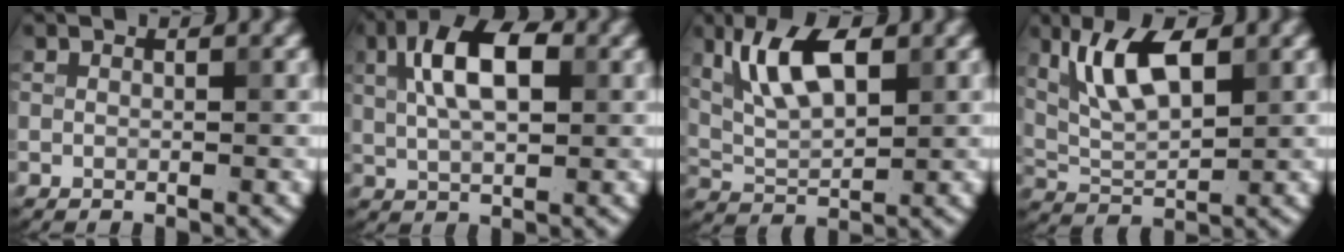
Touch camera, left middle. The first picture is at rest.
{"total": 6.7, "force": [1.8, 3.2, 5.6], "torque": [-0.100, 0.014, 0.026]}
{"total": 6.1, "force": [2.5, 2.5, 4.9], "torque": [-0.096, 0.003, 0.047]}
{"total": 5.9, "force": [2.5, 2.4, 4.8], "torque": [-0.096, 0.001, 0.047]}